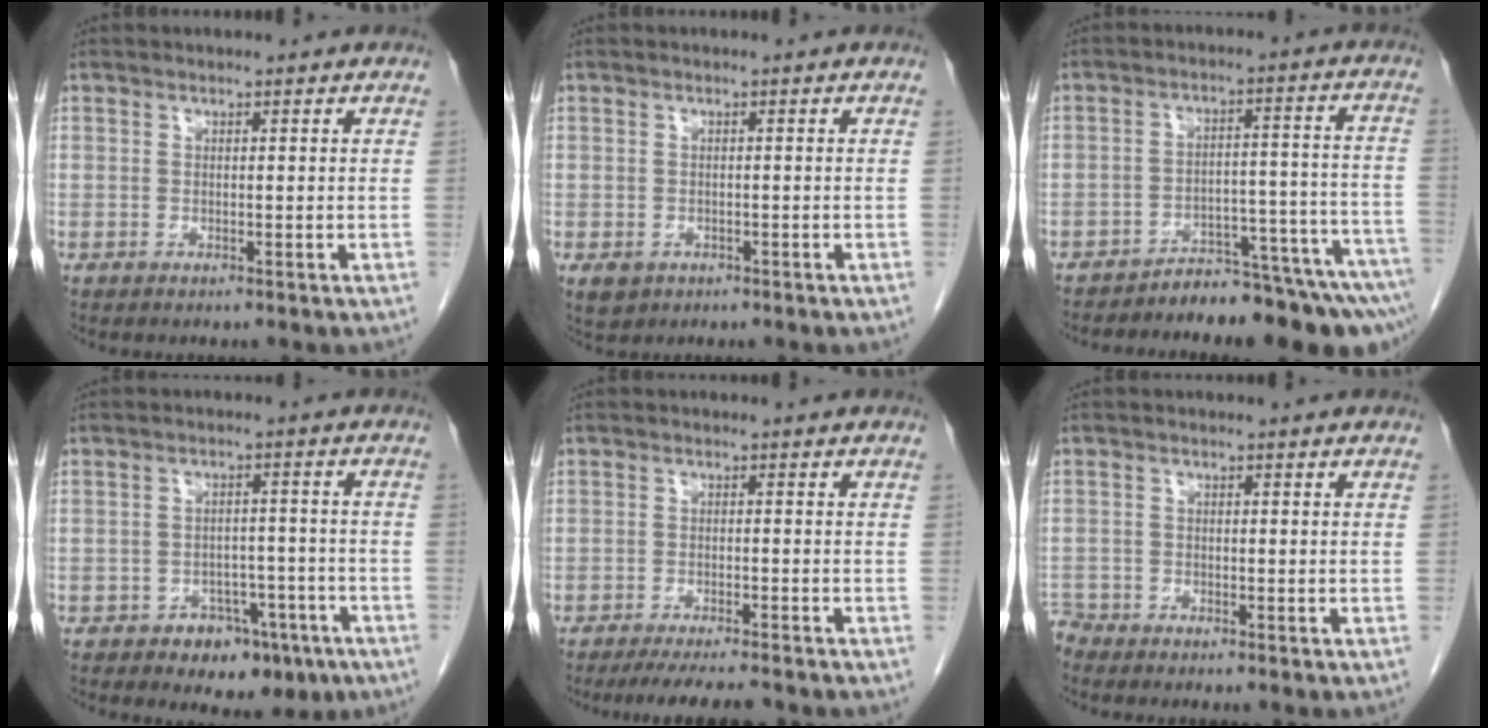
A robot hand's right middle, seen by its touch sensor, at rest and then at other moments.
{"total": 2.8, "force": [-1.5, 2.2, 1.0], "torque": [-0.016, 0.000, -0.014]}
{"total": 12.7, "force": [-11.7, 1.5, 4.6], "torque": [-0.028, 0.039, -0.159]}
{"total": 7.8, "force": [-4.7, 4.9, 3.9], "torque": [-0.035, 0.022, -0.059]}
{"total": 7.7, "force": [-6.8, 0.6, 3.6], "torque": [-0.046, -0.016, -0.104]}
{"total": 2.6, "force": [-2.5, 0.8, -0.1], "torque": [0.001, -0.005, -0.049]}